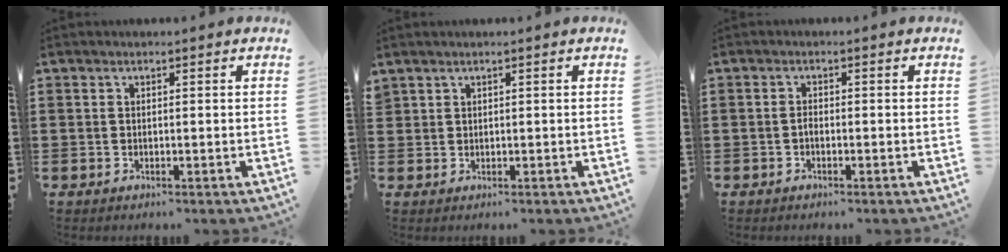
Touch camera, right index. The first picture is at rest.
{"total": 0.9, "force": [0.8, 0.4, 0.0], "torque": [-0.002, 0.000, 0.017]}
{"total": 0.9, "force": [-0.6, 0.3, 0.7], "torque": [-0.016, -0.004, -0.010]}